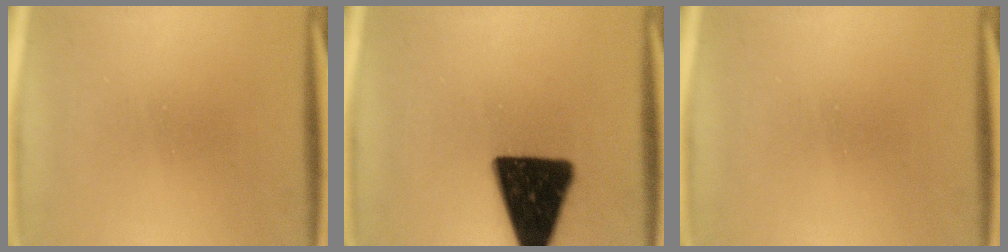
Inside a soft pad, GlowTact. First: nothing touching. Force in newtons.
{"total": 18.5}
{"total": 0.0}